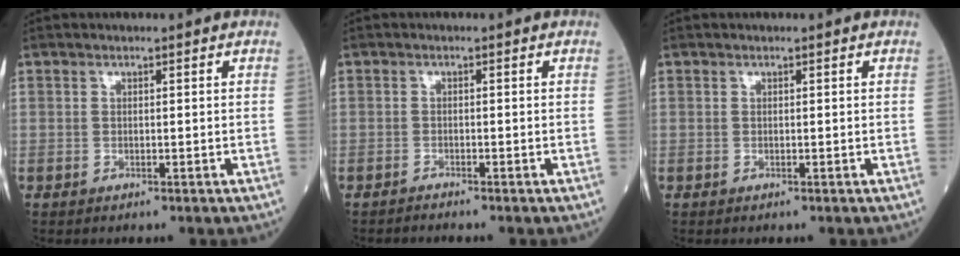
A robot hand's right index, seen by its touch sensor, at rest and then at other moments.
{"total": 1.0, "force": [-1.0, -0.3, -0.1], "torque": [-0.001, -0.001, -0.018]}
{"total": 0.0}